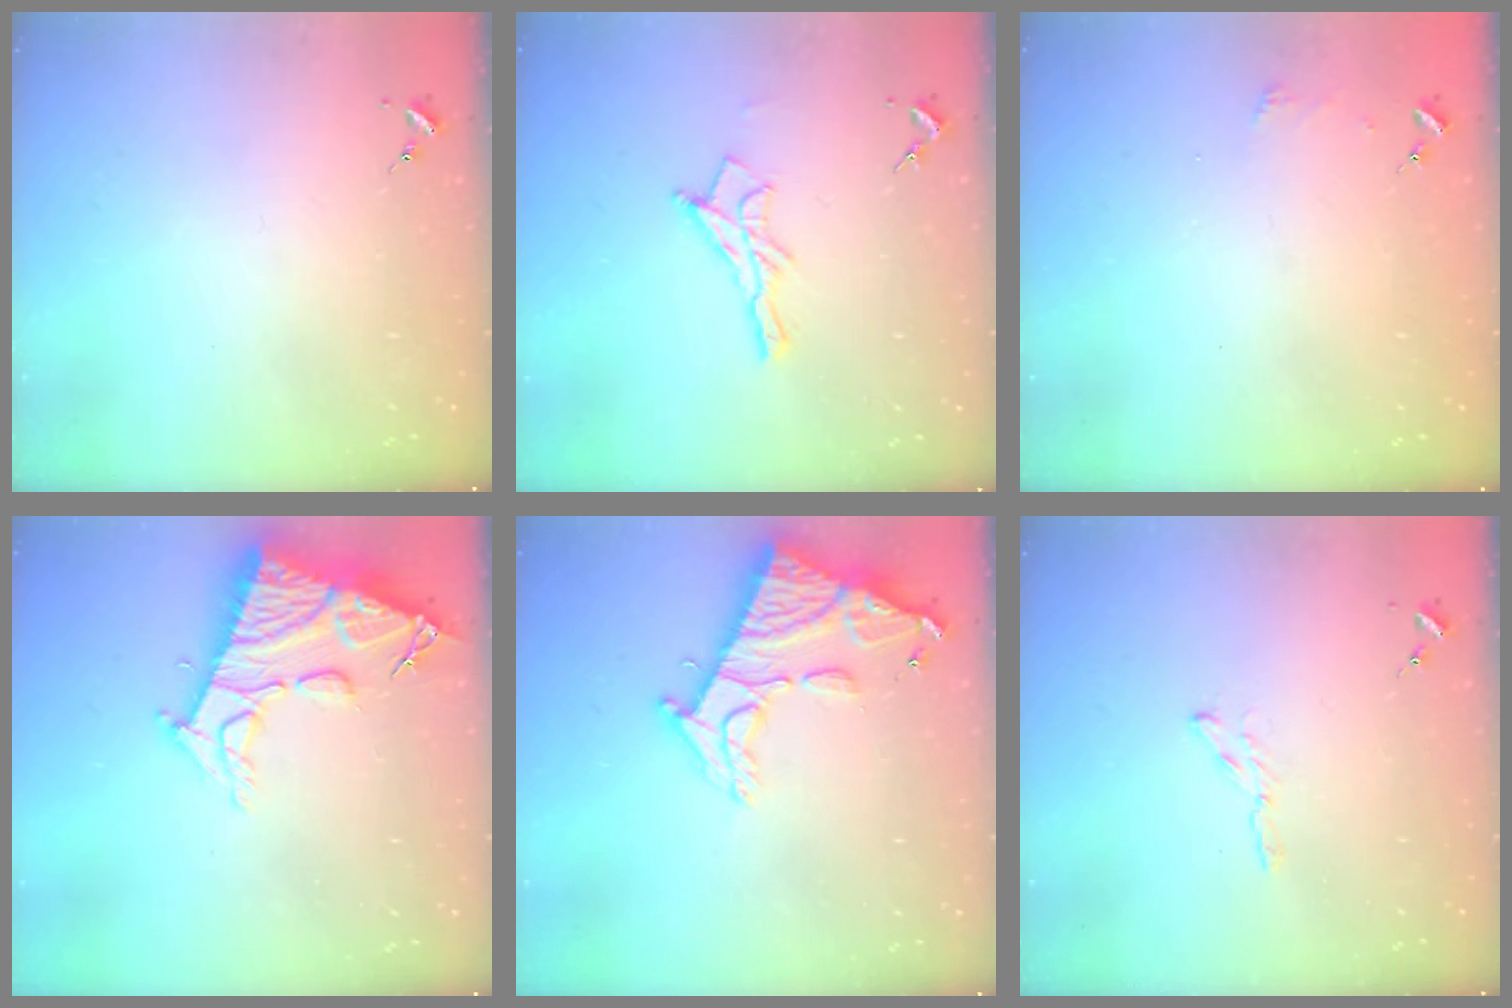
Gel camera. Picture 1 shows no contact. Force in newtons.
{"total": 10.5, "press": 10.5, "slide": 0.9}
{"total": 2.4, "press": 2.4, "slide": 0.2}
{"total": 15.4, "press": 15.3, "slide": 1.5}
{"total": 16.7, "press": 16.6, "slide": 1.7}
{"total": 2.4, "press": 2.4, "slide": 0.2}